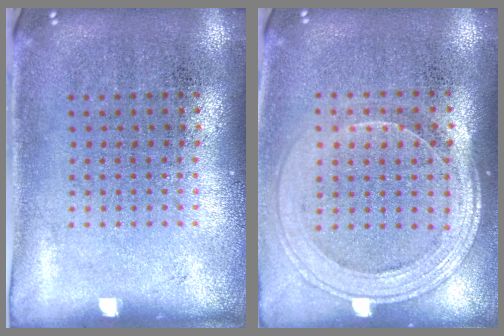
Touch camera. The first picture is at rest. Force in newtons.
{"total": 1.8, "press": 1.6, "slide": 0.7}